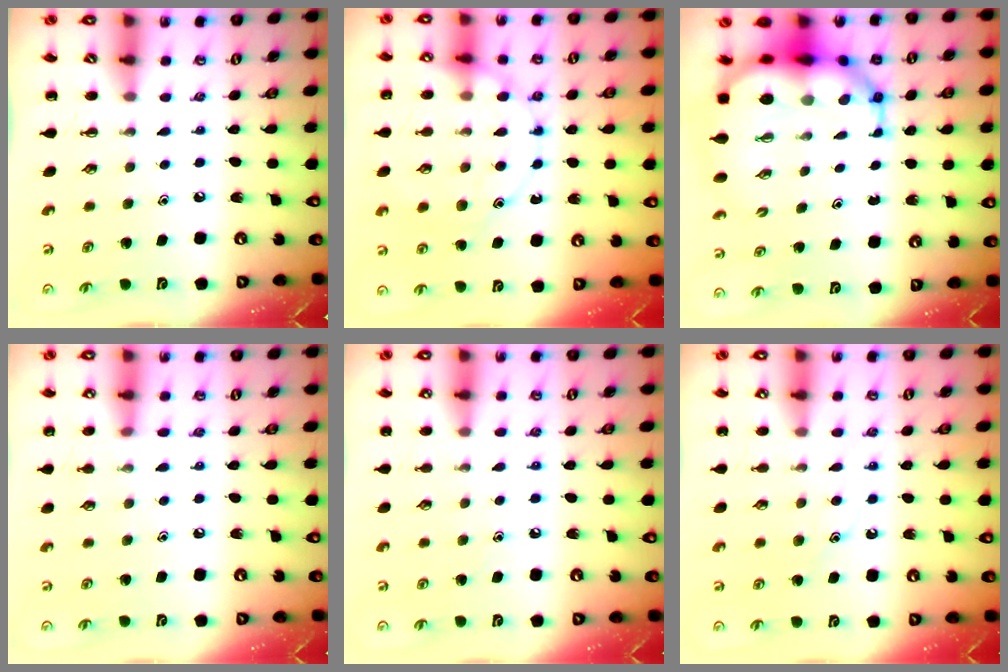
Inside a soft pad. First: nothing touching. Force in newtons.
{"total": 14.3, "press": 14.3, "slide": 0.3}
{"total": 12.0, "press": 11.4, "slide": 3.6}
{"total": 7.3, "press": 7.1, "slide": 1.3}
{"total": 7.6, "press": 7.3, "slide": 2.3}
{"total": 10.2, "press": 10.1, "slide": 1.2}